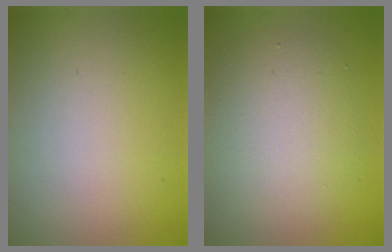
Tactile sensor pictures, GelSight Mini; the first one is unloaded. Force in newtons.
{"total": 5.6, "press": 5.6, "slide": 0.2}